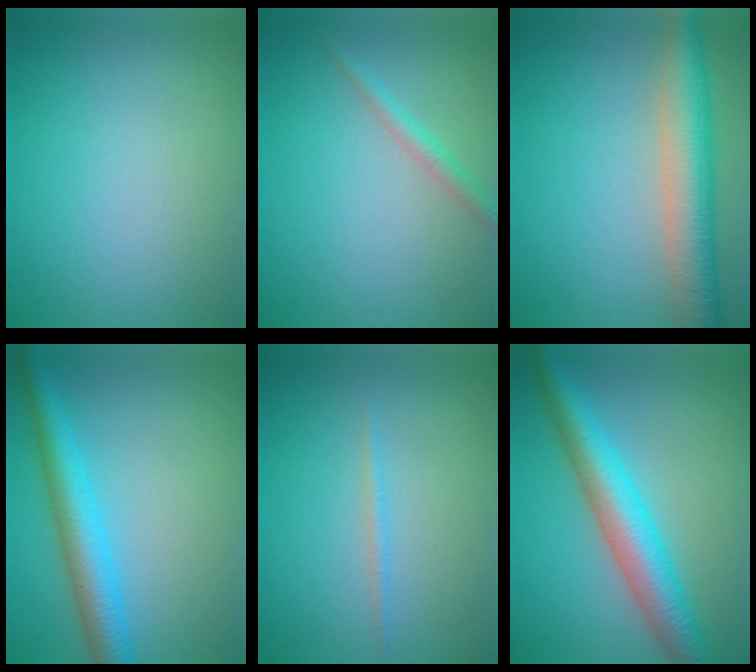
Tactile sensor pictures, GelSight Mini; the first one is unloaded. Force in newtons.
{"total": 1.6, "press": 1.6, "slide": 0.0}
{"total": 6.5, "press": 6.5, "slide": 0.3}
{"total": 4.9, "press": 4.9, "slide": 0.2}
{"total": 0.9, "press": 0.9, "slide": 0.1}
{"total": 6.9, "press": 6.9, "slide": 0.1}